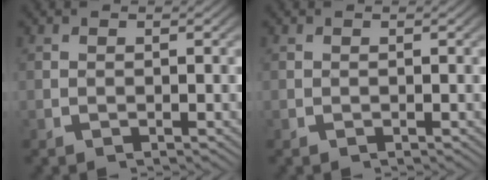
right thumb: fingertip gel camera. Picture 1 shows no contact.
{"total": 0.0}